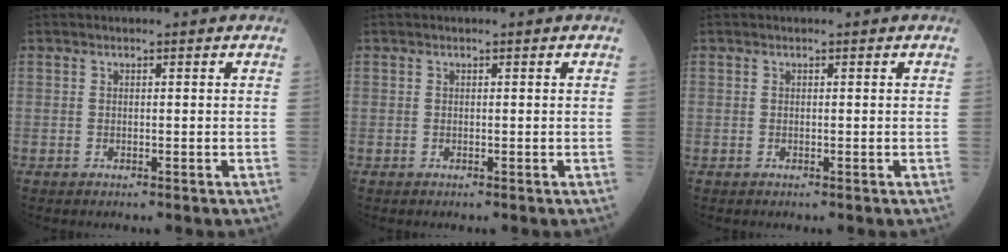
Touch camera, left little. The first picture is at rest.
{"total": 0.0}
{"total": 0.0}